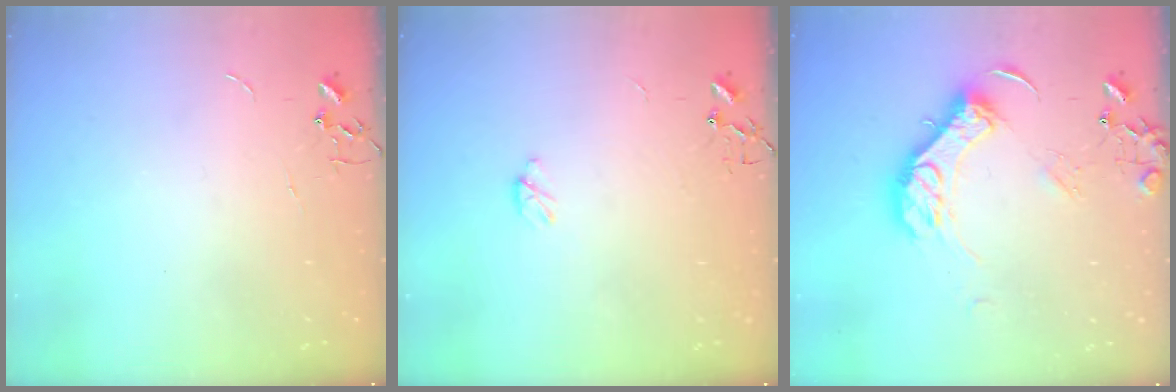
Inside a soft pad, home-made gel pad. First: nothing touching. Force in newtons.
{"total": 3.3, "press": 3.3, "slide": 0.3}
{"total": 14.1, "press": 14.1, "slide": 1.3}